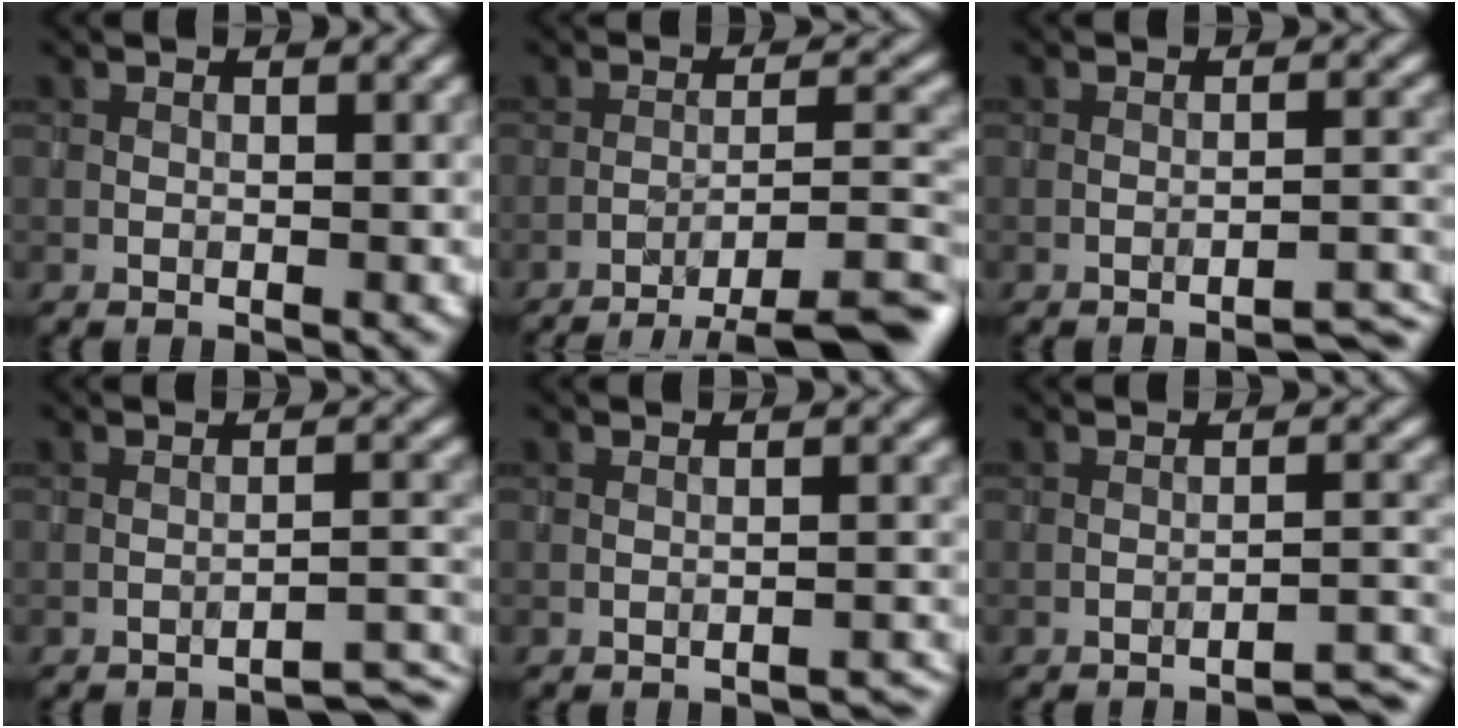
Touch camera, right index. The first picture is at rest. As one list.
[{"total": 8.8, "force": [-7.0, 1.4, 5.1], "torque": [-0.066, 0.001, -0.089]}, {"total": 2.6, "force": [-2.3, 0.1, 1.2], "torque": [-0.006, 0.010, -0.034]}, {"total": 3.3, "force": [-3.0, 0.1, 1.3], "torque": [-0.010, 0.008, -0.045]}, {"total": 2.1, "force": [-2.1, 0.2, 0.2], "torque": [-0.002, 0.006, -0.025]}, {"total": 2.9, "force": [-2.6, 0.1, 1.3], "torque": [-0.009, 0.011, -0.039]}]